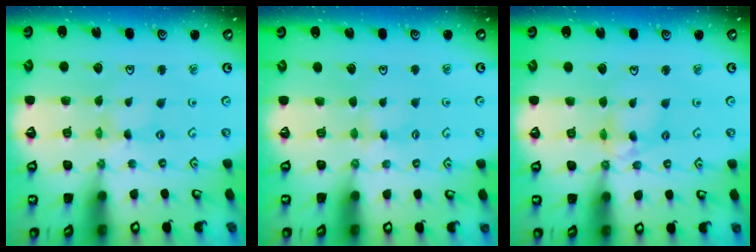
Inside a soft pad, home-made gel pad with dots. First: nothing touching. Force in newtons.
{"total": 2.4, "press": 2.4, "slide": 0.3}
{"total": 7.2, "press": 7.1, "slide": 0.6}